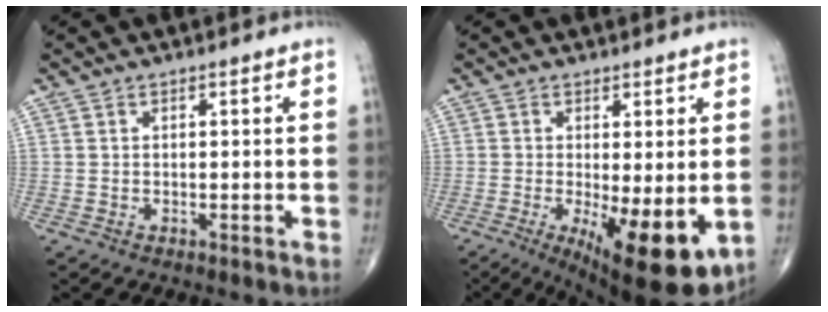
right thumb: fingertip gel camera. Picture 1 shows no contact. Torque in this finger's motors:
{"motor_torque": [0.55, 2.20, 0.31, -0.22, 0.13]}